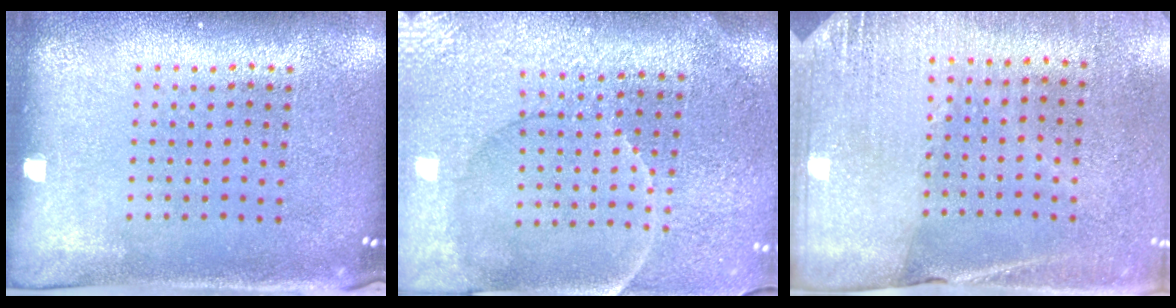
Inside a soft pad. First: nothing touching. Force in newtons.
{"total": 3.8, "press": 3.6, "slide": 1.3}
{"total": 2.7, "press": 2.6, "slide": 0.9}